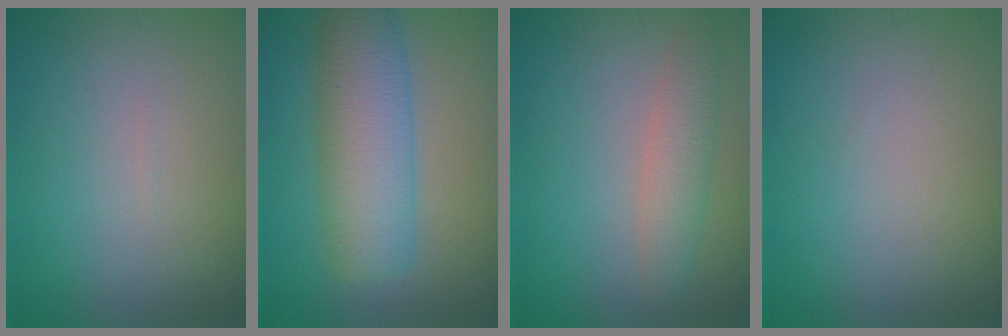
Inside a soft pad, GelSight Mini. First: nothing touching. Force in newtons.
{"total": 7.9, "press": 7.9, "slide": 0.3}
{"total": 3.0, "press": 3.0, "slide": 0.1}
{"total": 0.0}